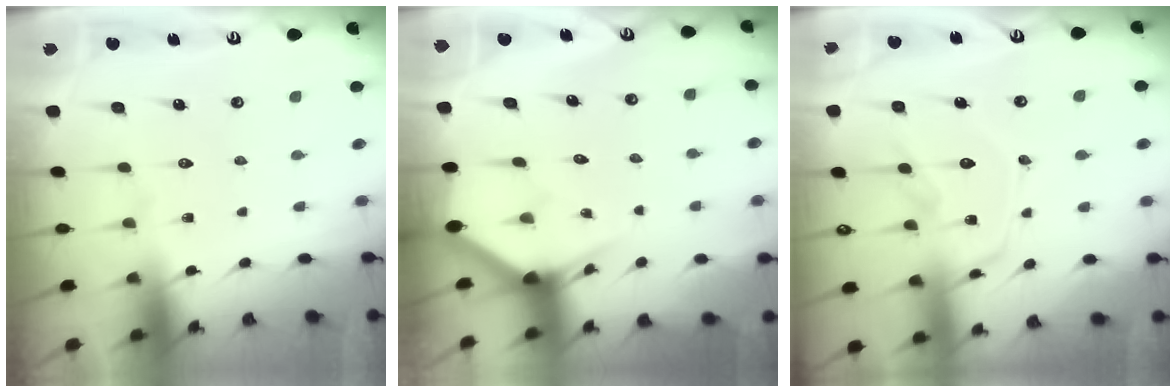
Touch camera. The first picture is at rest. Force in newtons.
{"total": 2.9, "press": 2.9, "slide": 0.1}
{"total": 12.1, "press": 12.1, "slide": 0.8}